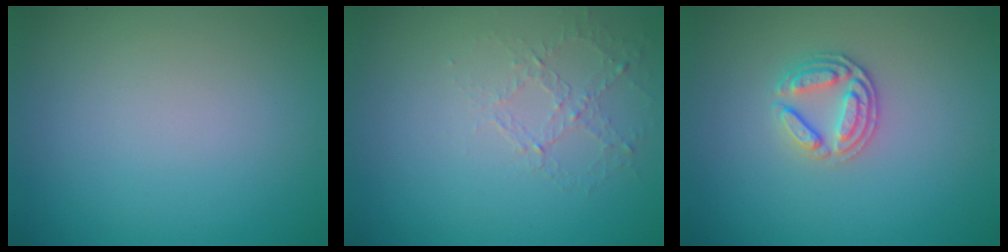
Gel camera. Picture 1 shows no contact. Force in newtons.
{"total": 1.1, "press": 0.5, "slide": 1.0}
{"total": 2.6, "press": 2.5, "slide": 0.8}